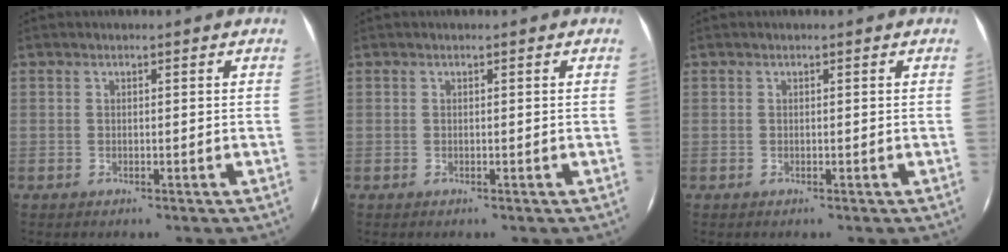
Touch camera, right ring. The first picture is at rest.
{"total": 0.0}
{"total": 0.0}